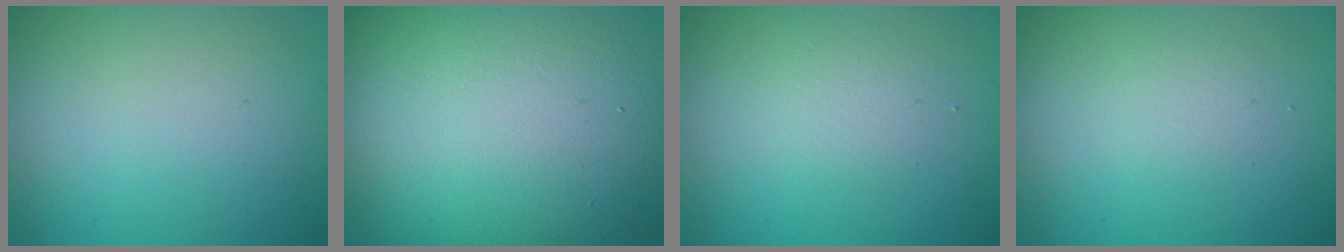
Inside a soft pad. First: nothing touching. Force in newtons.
{"total": 18.7, "press": 18.7, "slide": 1.0}
{"total": 1.6, "press": 1.6, "slide": 0.2}
{"total": 1.2, "press": 1.2, "slide": 0.0}